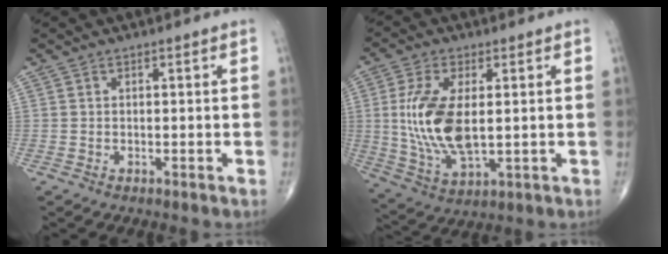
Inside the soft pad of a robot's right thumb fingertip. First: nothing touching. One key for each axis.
{"total": 13.6, "fx": 1.1, "fy": 6.4, "fz": 11.9, "tx": -0.249, "ty": -0.014, "tz": 0.030}